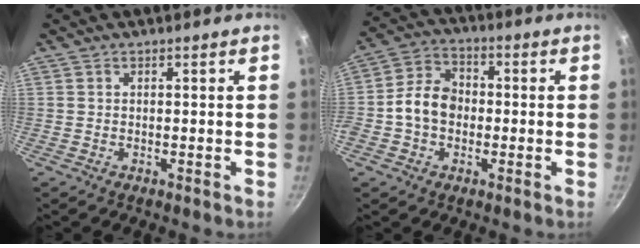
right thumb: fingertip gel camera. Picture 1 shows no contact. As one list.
[{"total": 8.9, "force": [-1.1, 7.0, 5.5], "torque": [-0.071, 0.026, -0.035]}]